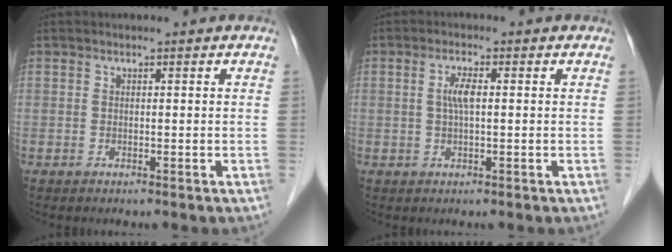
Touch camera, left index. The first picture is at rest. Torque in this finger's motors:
{"motor_torque": [0.07, 0.03, 0.05, 0.04]}